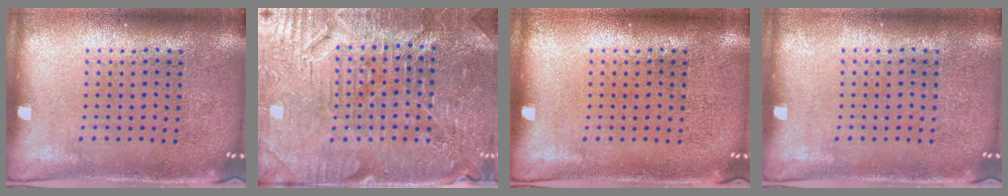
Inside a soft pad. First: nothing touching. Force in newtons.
{"total": 4.1, "press": 4.0, "slide": 0.9}
{"total": 0.0}
{"total": 0.0}